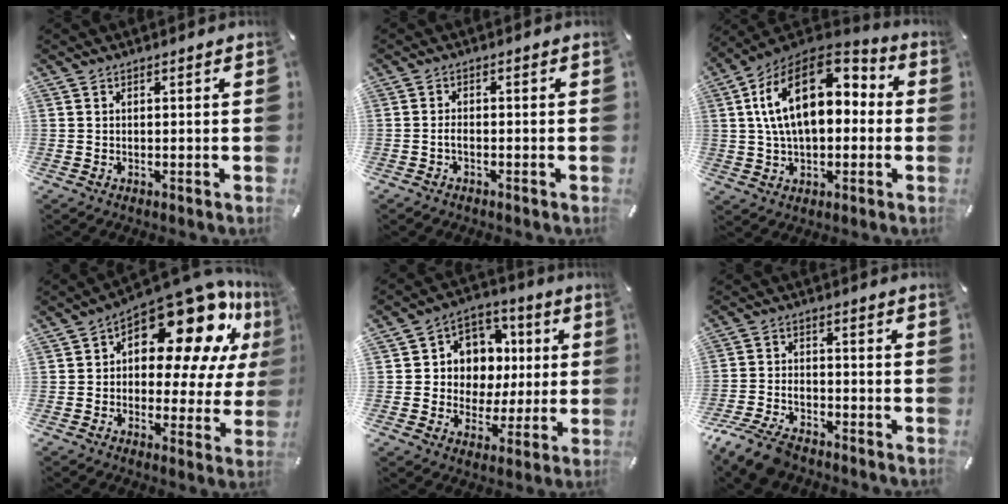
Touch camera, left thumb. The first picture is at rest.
{"total": 1.7, "force": [-0.8, 0.8, 1.3], "torque": [-0.032, 0.001, -0.018]}
{"total": 19.3, "force": [4.3, 11.9, 14.6], "torque": [-0.281, -0.012, 0.069]}
{"total": 19.8, "force": [11.0, 10.0, 13.1], "torque": [-0.188, -0.090, 0.186]}
{"total": 10.0, "force": [0.6, 9.8, 1.8], "torque": [-0.031, -0.006, 0.019]}
{"total": 9.0, "force": [-7.1, 3.9, 4.0], "torque": [-0.086, 0.027, -0.137]}